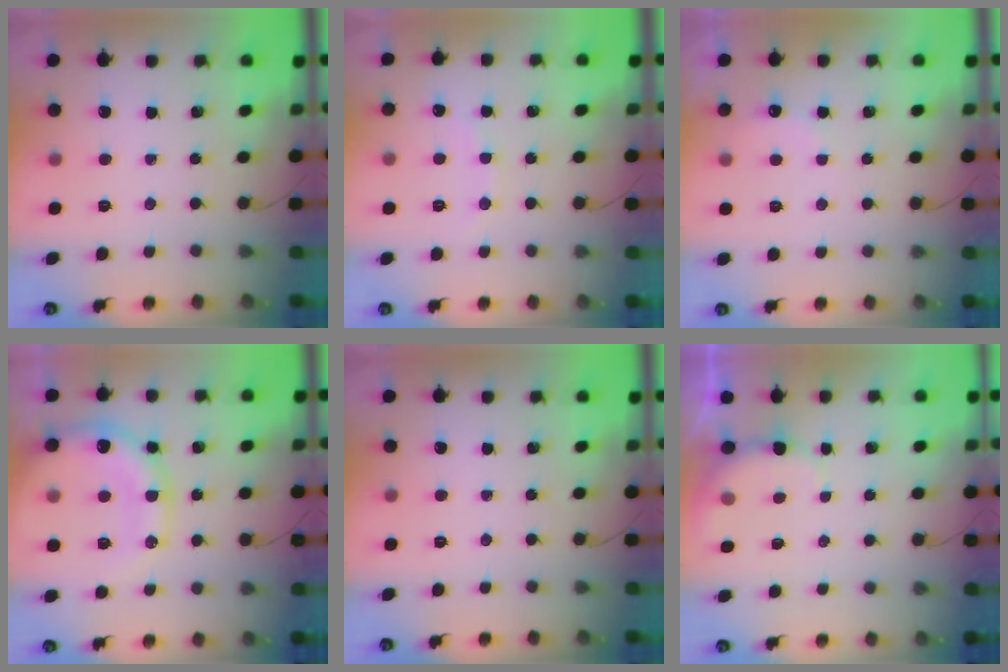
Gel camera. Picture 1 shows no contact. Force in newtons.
{"total": 5.6, "press": 5.4, "slide": 1.7}
{"total": 5.5, "press": 5.4, "slide": 1.0}
{"total": 17.7, "press": 17.4, "slide": 3.6}
{"total": 0.0}
{"total": 2.8, "press": 2.7, "slide": 0.7}